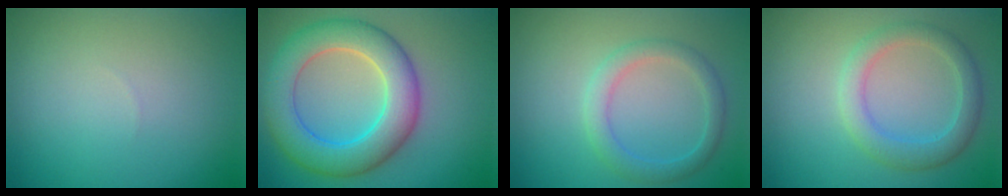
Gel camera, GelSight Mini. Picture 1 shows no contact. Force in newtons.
{"total": 7.6, "press": 7.6, "slide": 0.1}
{"total": 2.7, "press": 2.7, "slide": 0.1}
{"total": 3.3, "press": 3.3, "slide": 0.2}